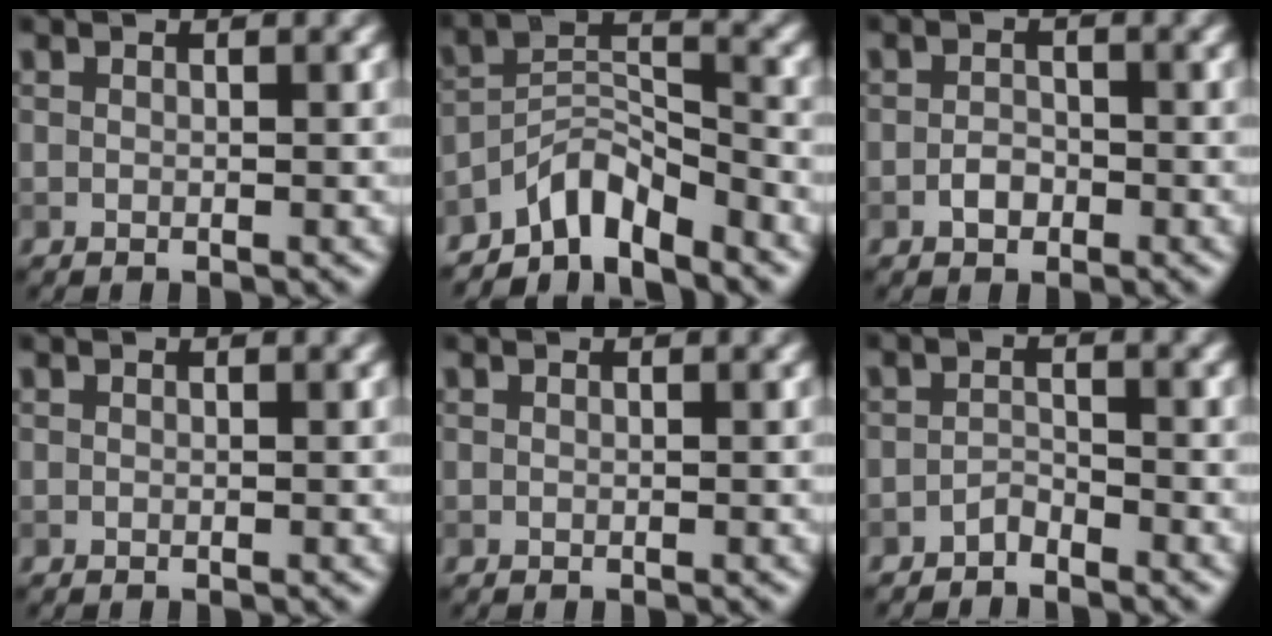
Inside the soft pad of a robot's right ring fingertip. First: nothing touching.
{"total": 5.0, "force": [-4.2, 1.5, 2.2], "torque": [-0.028, 0.008, -0.087]}
{"total": 1.5, "force": [-0.8, 1.0, 0.8], "torque": [-0.013, 0.003, -0.015]}
{"total": 0.0}
{"total": 0.0}
{"total": 1.4, "force": [-1.3, 0.3, 0.4], "torque": [-0.007, 0.005, -0.025]}